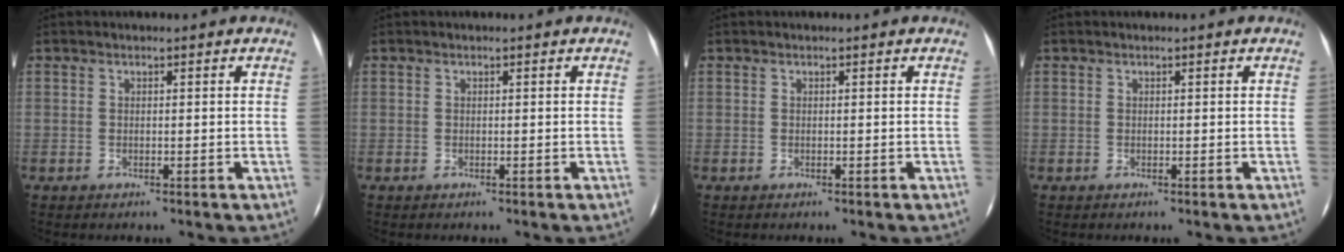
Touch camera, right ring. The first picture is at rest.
{"total": 0.0}
{"total": 0.0}
{"total": 0.0}